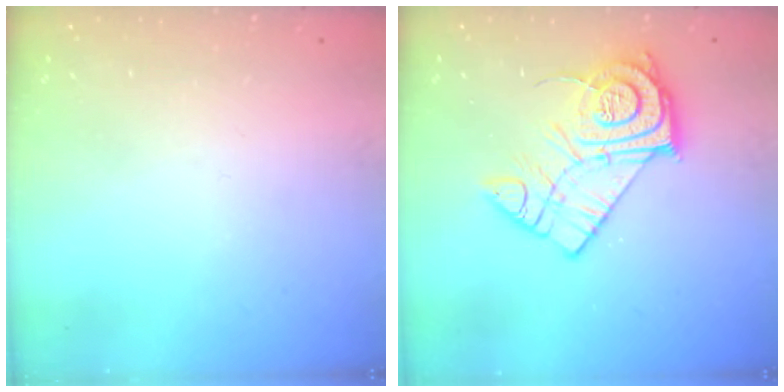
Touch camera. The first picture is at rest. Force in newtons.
{"total": 14.5, "press": 14.5, "slide": 1.0}